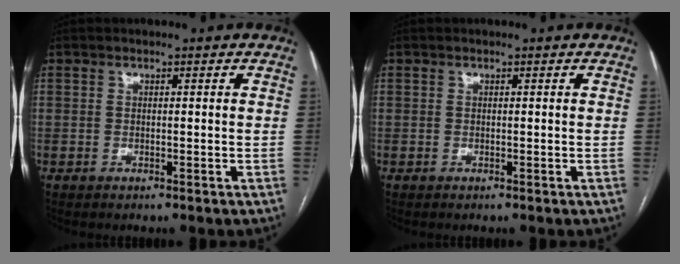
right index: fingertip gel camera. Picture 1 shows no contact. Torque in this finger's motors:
{"motor_torque": [0.01, 0.00, 0.00, 0.01]}